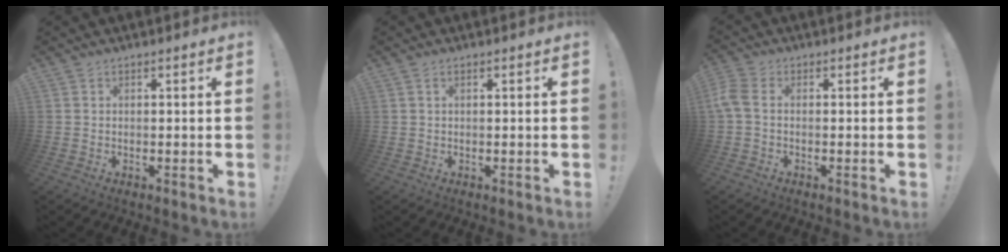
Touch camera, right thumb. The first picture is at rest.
{"total": 1.0, "force": [0.3, 0.2, 0.9], "torque": [-0.021, 0.001, 0.004]}
{"total": 3.8, "force": [-0.1, 2.1, 3.1], "torque": [-0.068, -0.002, -0.001]}